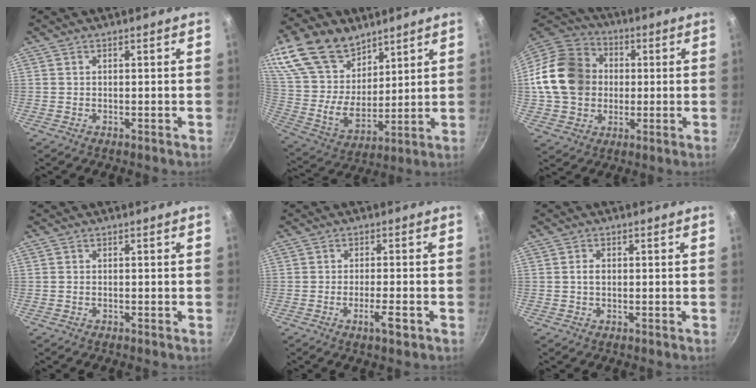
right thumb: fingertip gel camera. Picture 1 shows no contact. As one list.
[{"total": 22.0, "force": [13.4, 13.6, 11.0], "torque": [-0.200, -0.049, 0.260]}, {"total": 18.5, "force": [0.8, 15.5, 10.1], "torque": [-0.164, 0.033, 0.010]}, {"total": 0.0}, {"total": 4.1, "force": [-1.9, 0.7, 3.5], "torque": [-0.057, 0.010, -0.033]}, {"total": 1.6, "force": [0.0, 1.2, 1.2], "torque": [-0.019, 0.005, 0.000]}]